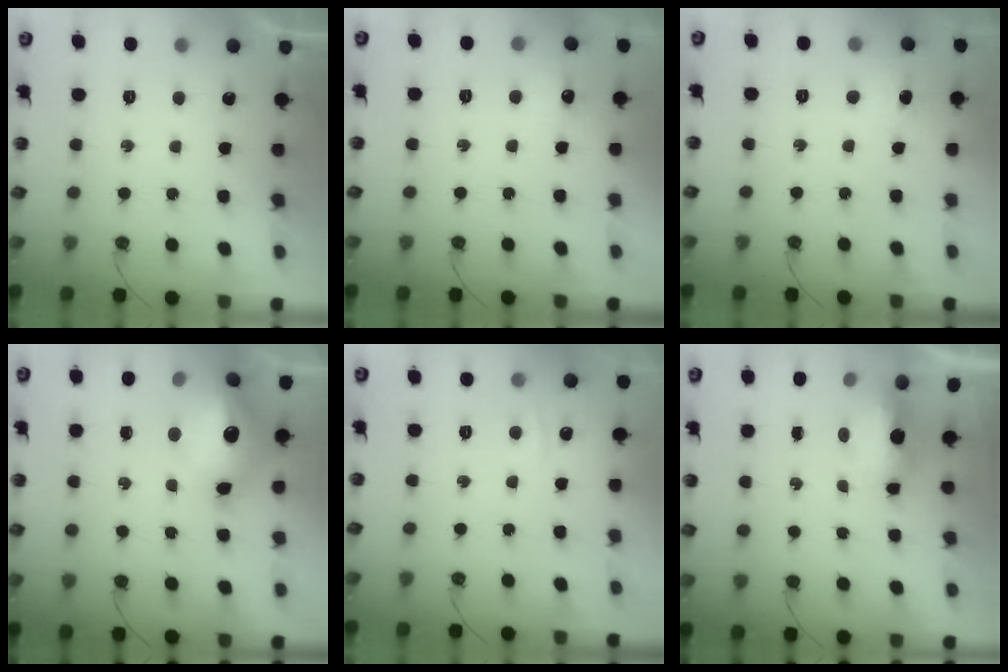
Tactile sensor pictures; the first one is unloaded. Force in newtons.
{"total": 5.3, "press": 5.3, "slide": 0.8}
{"total": 8.2, "press": 4.5, "slide": 6.9}
{"total": 18.6, "press": 18.5, "slide": 2.3}
{"total": 3.6, "press": 3.6, "slide": 0.5}
{"total": 8.7, "press": 7.1, "slide": 5.0}